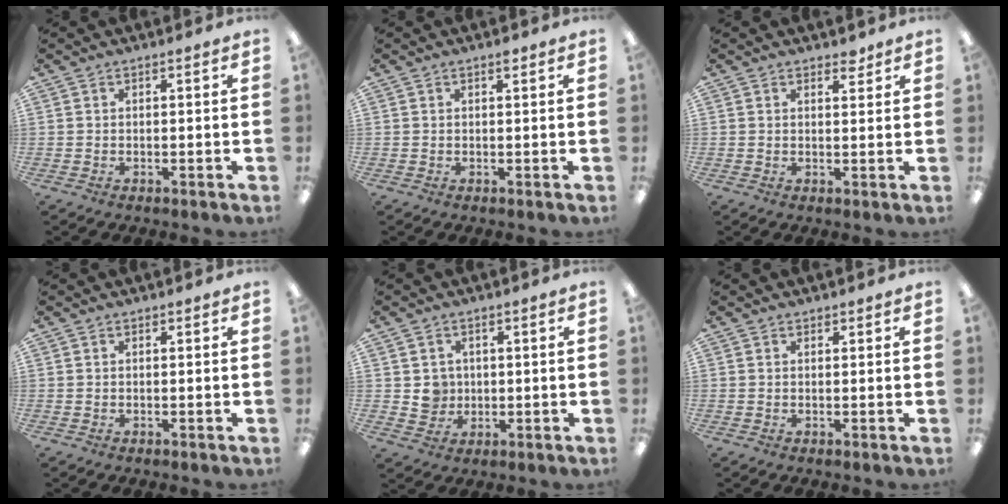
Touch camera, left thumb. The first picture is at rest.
{"total": 0.9, "force": [0.7, 0.3, 0.5], "torque": [-0.004, -0.002, 0.010]}
{"total": 2.5, "force": [2.1, 1.2, 0.7], "torque": [0.002, -0.009, 0.036]}
{"total": 0.0}
{"total": 4.9, "force": [1.0, 4.7, 0.6], "torque": [-0.001, 0.002, 0.019]}
{"total": 0.8, "force": [0.6, 0.5, 0.0], "torque": [-0.001, 0.001, 0.012]}